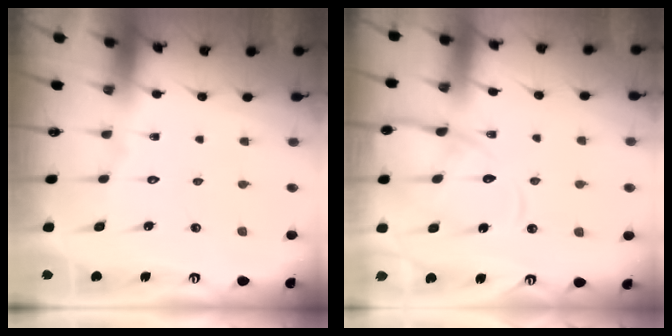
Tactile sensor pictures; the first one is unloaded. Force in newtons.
{"total": 13.2, "press": 13.1, "slide": 1.3}